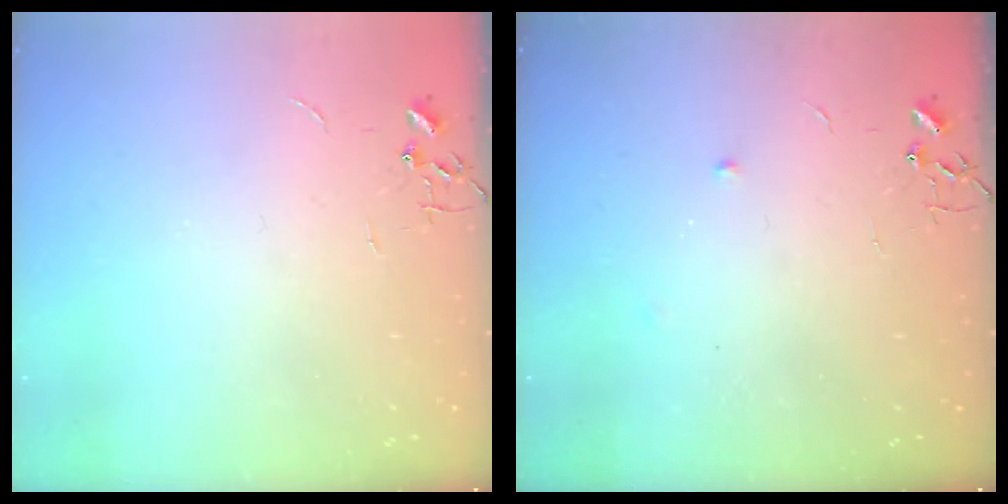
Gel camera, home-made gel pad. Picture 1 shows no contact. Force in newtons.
{"total": 3.8, "press": 3.7, "slide": 1.1}